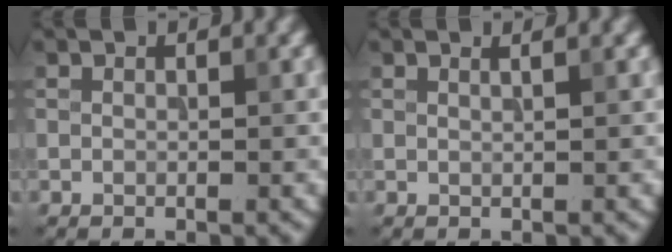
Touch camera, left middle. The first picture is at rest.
{"total": 1.4, "force": [0.9, 0.7, 1.0], "torque": [-0.002, 0.000, -0.002]}